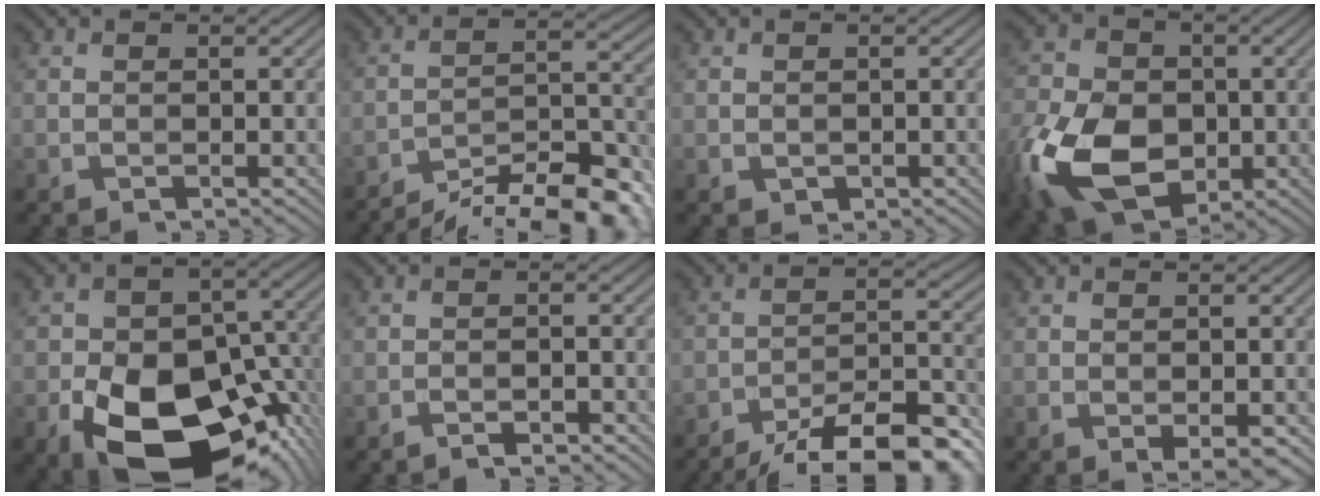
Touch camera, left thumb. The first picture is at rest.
{"total": 13.6, "force": [-11.4, 2.8, 6.9], "torque": [-0.114, 0.003, -0.173]}
{"total": 0.7, "force": [0.1, 0.6, 0.3], "torque": [-0.004, -0.006, 0.005]}
{"total": 15.8, "force": [-5.0, 10.7, 10.4], "torque": [-0.259, -0.038, -0.100]}
{"total": 18.7, "force": [-8.0, 11.5, 12.3], "torque": [-0.198, -0.039, -0.112]}
{"total": 1.5, "force": [-1.3, 0.2, 0.8], "torque": [-0.012, 0.003, -0.024]}
{"total": 14.0, "force": [-11.0, 4.0, 7.8], "torque": [-0.128, -0.008, -0.162]}
{"total": 1.7, "force": [-0.4, 0.5, 1.6], "torque": [-0.026, -0.003, -0.002]}